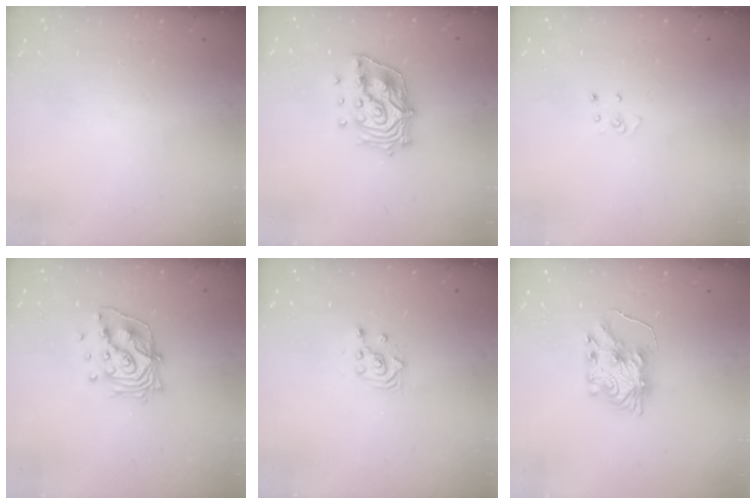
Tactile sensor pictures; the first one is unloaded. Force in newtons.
{"total": 14.9, "press": 14.8, "slide": 2.2}
{"total": 2.5, "press": 2.5, "slide": 0.3}
{"total": 14.4, "press": 14.4, "slide": 1.1}
{"total": 2.3, "press": 2.3, "slide": 0.2}
{"total": 8.1, "press": 8.1, "slide": 0.6}